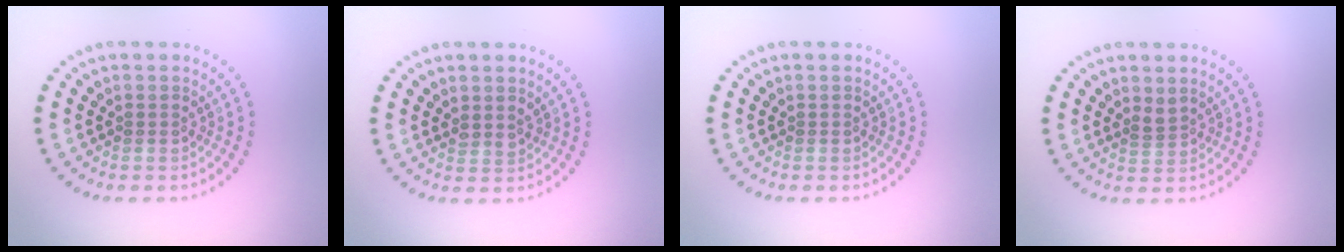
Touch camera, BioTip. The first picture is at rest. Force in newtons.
{"total": 1.0, "press": 0.8, "slide": 0.6}
{"total": 0.0}
{"total": 1.0, "press": 0.6, "slide": 0.8}